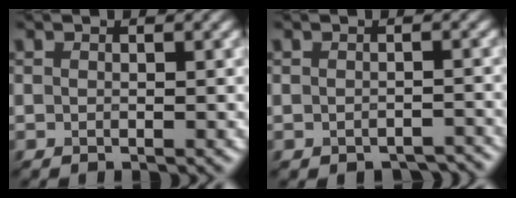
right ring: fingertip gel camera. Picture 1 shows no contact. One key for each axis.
{"total": 2.9, "fx": -2.8, "fy": -0.6, "fz": -0.3, "tx": -0.029, "ty": -0.007, "tz": -0.010}